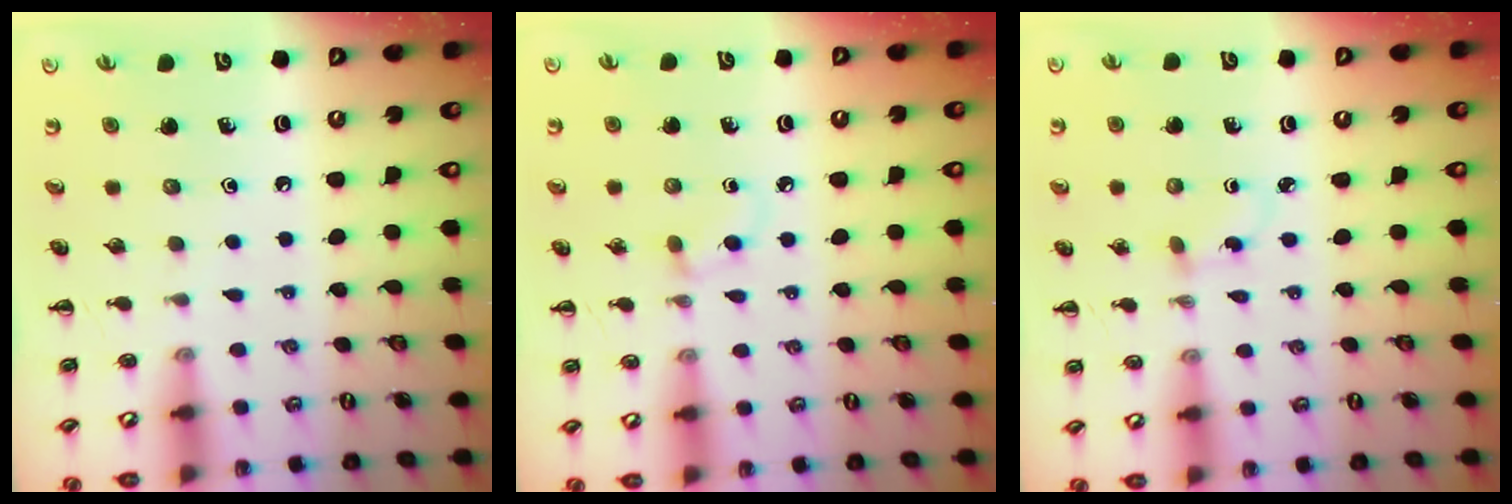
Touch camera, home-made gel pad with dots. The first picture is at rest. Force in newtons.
{"total": 3.9, "press": 3.6, "slide": 1.4}
{"total": 1.9, "press": 1.6, "slide": 0.9}